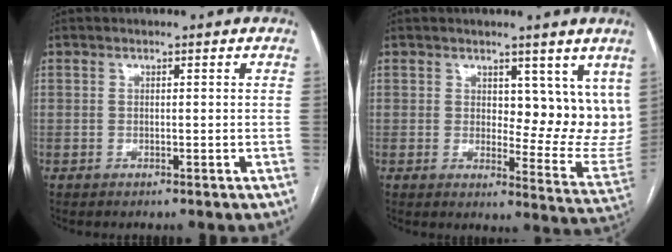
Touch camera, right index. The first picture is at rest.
{"total": 10.1, "force": [5.2, 4.7, 7.2], "torque": [-0.078, -0.021, 0.070]}